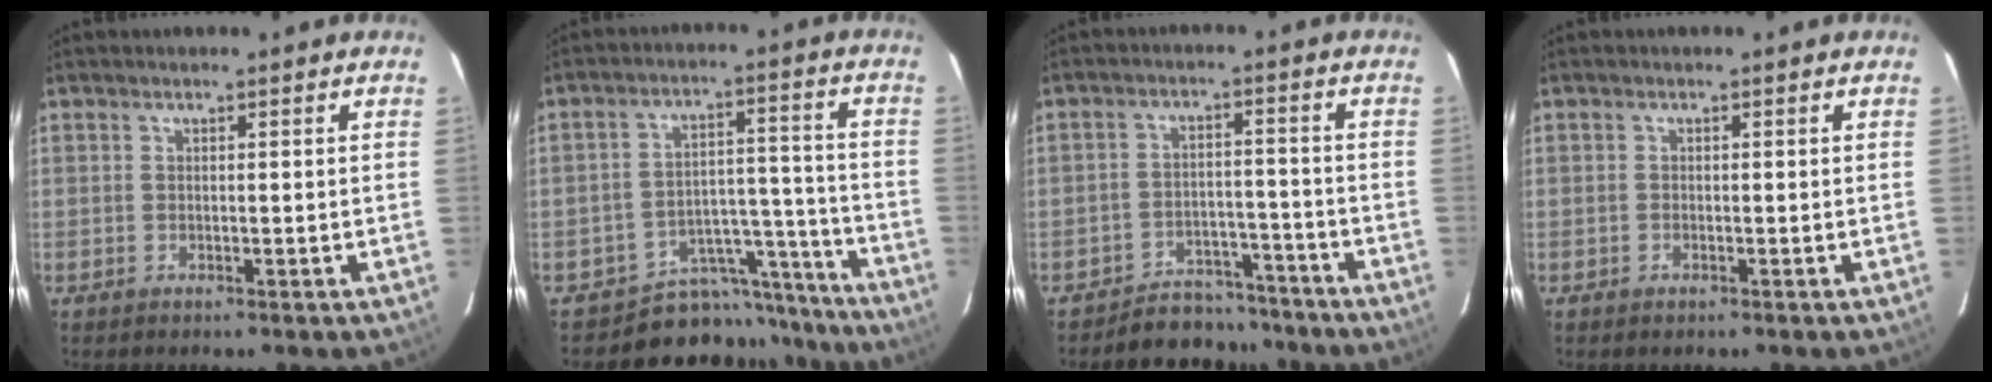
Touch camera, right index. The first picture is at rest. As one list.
[{"total": 11.6, "force": [-10.7, 4.6, -0.3], "torque": [0.031, 0.075, -0.150]}, {"total": 7.6, "force": [-6.8, 3.3, -0.3], "torque": [0.018, 0.027, -0.104]}, {"total": 0.5, "force": [-0.3, 0.2, 0.3], "torque": [-0.007, 0.000, -0.003]}]